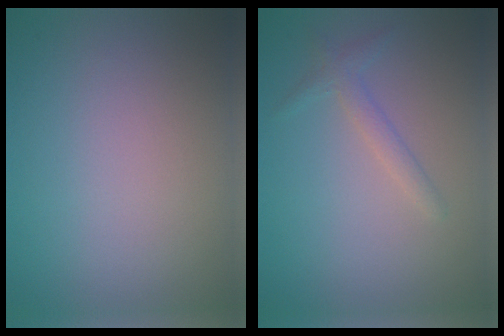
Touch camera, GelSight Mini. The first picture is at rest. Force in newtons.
{"total": 1.4, "press": 1.4, "slide": 0.1}